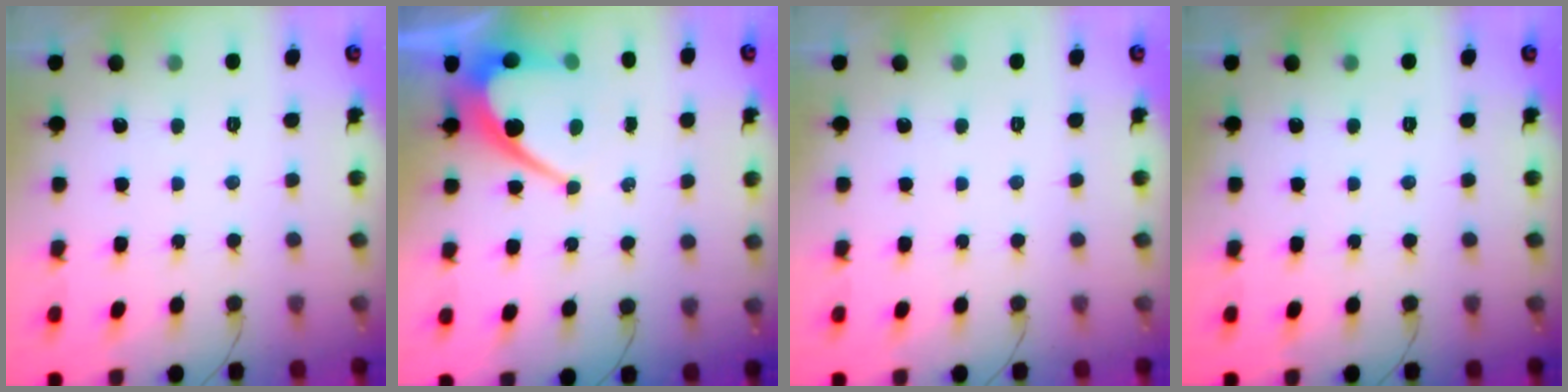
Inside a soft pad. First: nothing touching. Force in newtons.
{"total": 10.5, "press": 10.5, "slide": 0.9}
{"total": 0.0}
{"total": 0.0}